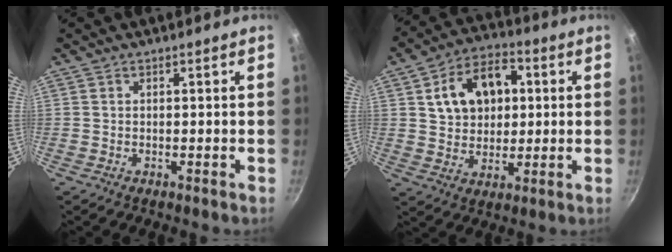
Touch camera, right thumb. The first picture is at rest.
{"total": 13.9, "force": [3.2, 10.0, 9.2], "torque": [-0.118, 0.012, 0.048]}